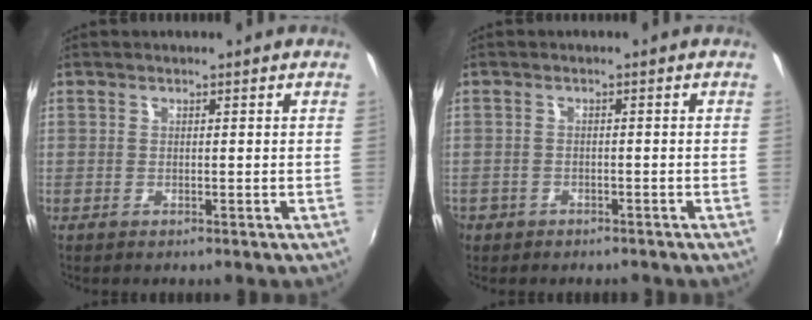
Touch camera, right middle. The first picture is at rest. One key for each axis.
{"total": 3.5, "fx": -2.1, "fy": 2.7, "fz": 0.8, "tx": -0.034, "ty": -0.005, "tz": -0.033}